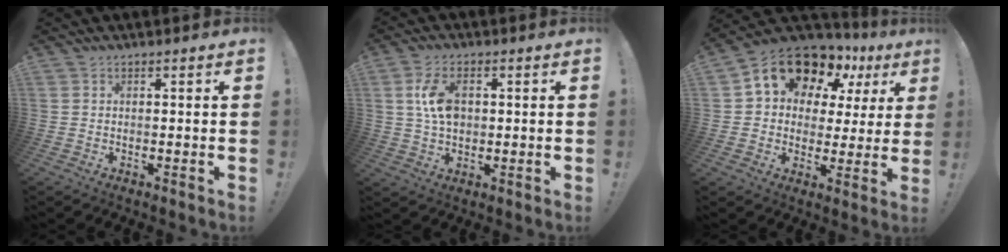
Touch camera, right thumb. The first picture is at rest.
{"total": 8.8, "force": [1.2, 5.5, 6.7], "torque": [-0.118, 0.003, 0.023]}
{"total": 14.7, "force": [9.8, 8.8, 6.5], "torque": [-0.106, -0.070, 0.181]}